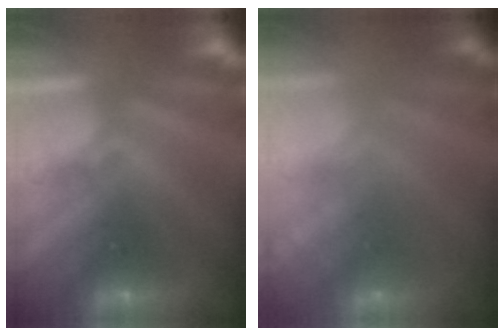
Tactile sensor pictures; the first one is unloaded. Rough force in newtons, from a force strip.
{"total": 6.9}